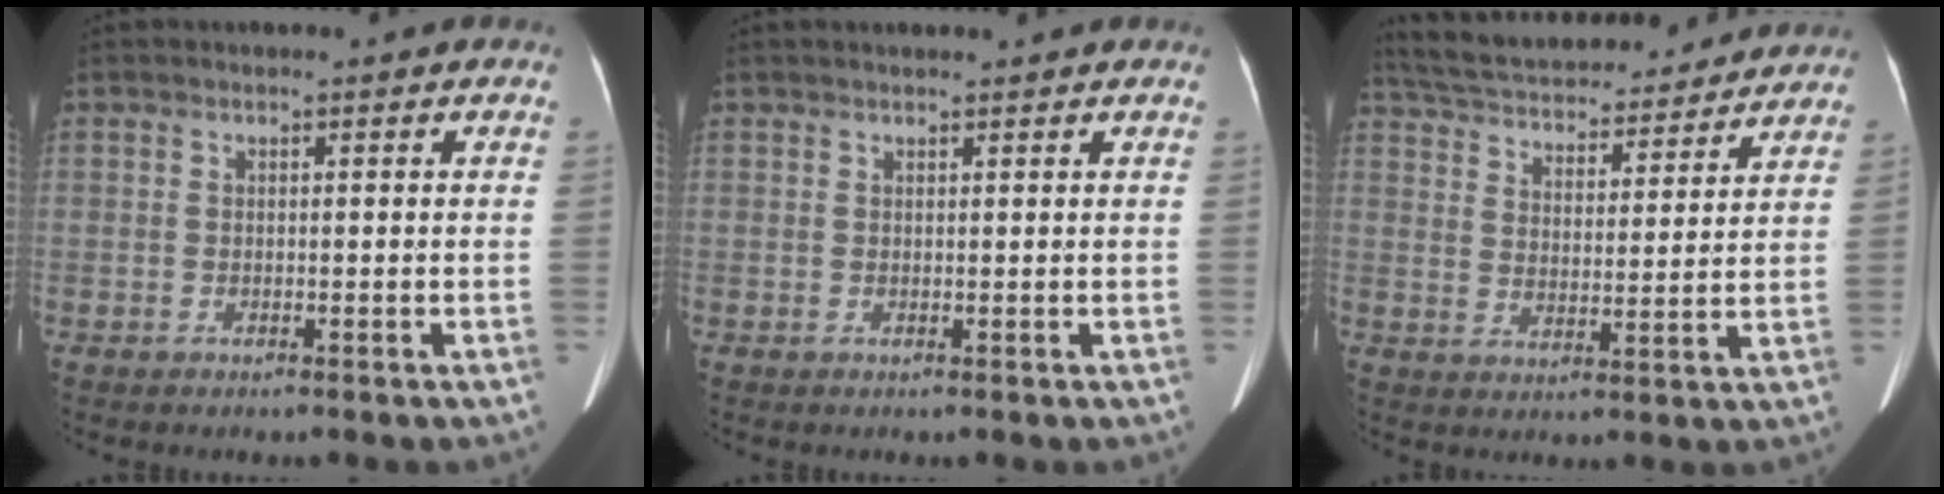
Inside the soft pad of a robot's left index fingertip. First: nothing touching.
{"total": 2.7, "force": [2.5, 0.3, 1.0], "torque": [-0.014, 0.020, 0.032]}
{"total": 22.2, "force": [20.2, 5.1, 7.6], "torque": [-0.146, 0.025, 0.287]}